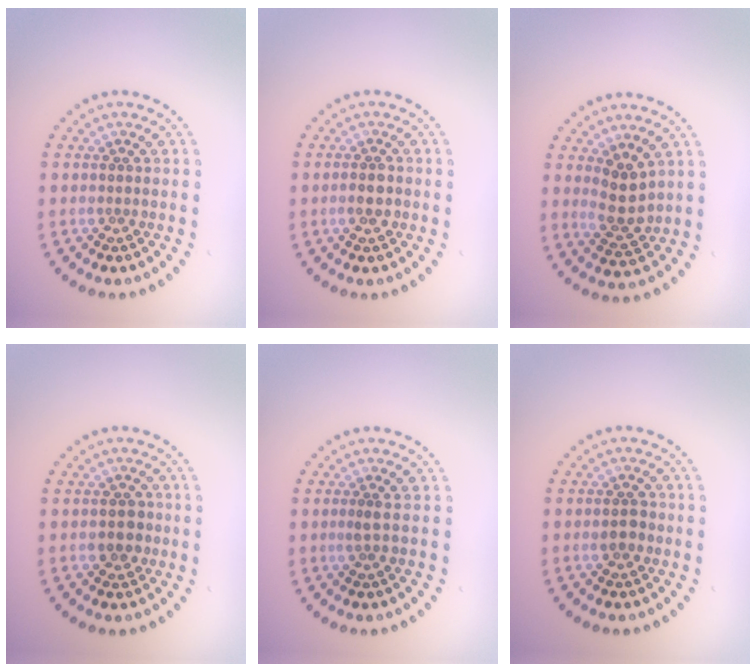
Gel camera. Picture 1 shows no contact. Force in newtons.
{"total": 1.6, "press": 1.6, "slide": 0.2}
{"total": 2.9, "press": 2.6, "slide": 1.2}
{"total": 1.8, "press": 1.8, "slide": 0.5}
{"total": 0.6, "press": 0.4, "slide": 0.5}
{"total": 1.5, "press": 1.5, "slide": 0.1}